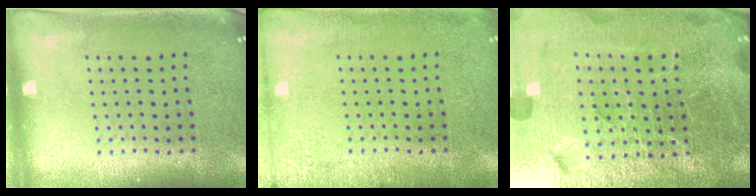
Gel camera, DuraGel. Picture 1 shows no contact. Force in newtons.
{"total": 2.3, "press": 2.2, "slide": 0.3}
{"total": 7.1, "press": 6.1, "slide": 3.6}